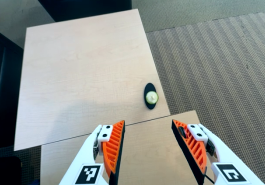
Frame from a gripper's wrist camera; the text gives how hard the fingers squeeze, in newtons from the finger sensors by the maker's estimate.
{"total": 0.8, "left": 1.3, "right": 0.3}